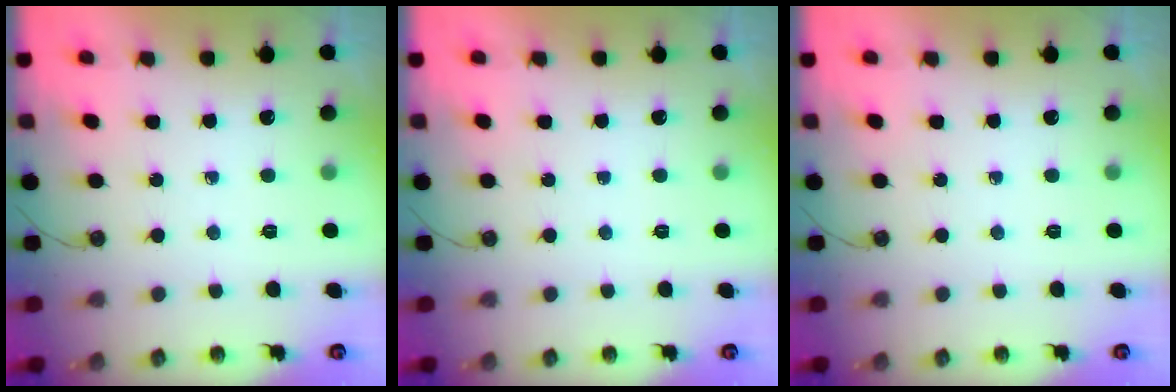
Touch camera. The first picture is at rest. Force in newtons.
{"total": 0.0}
{"total": 0.0}